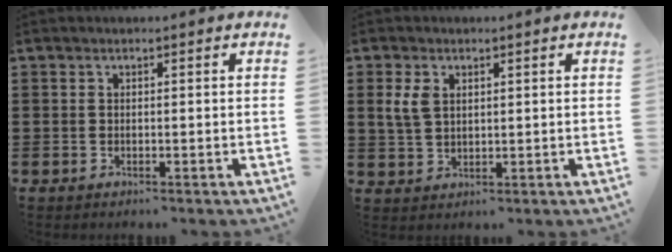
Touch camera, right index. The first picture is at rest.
{"total": 3.8, "force": [1.4, 2.4, 2.6], "torque": [-0.066, 0.006, 0.022]}